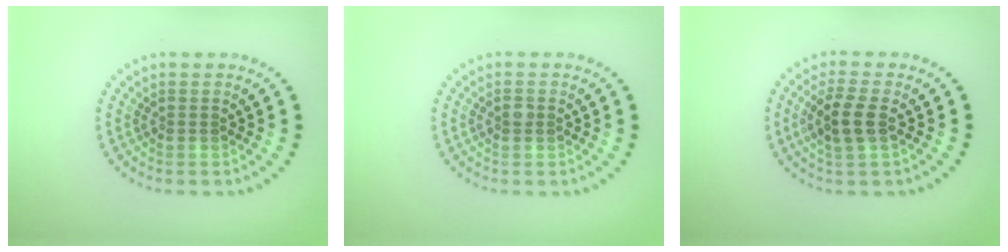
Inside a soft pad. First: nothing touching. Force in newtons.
{"total": 1.0, "press": 1.0, "slide": 0.2}
{"total": 2.9, "press": 2.7, "slide": 1.0}